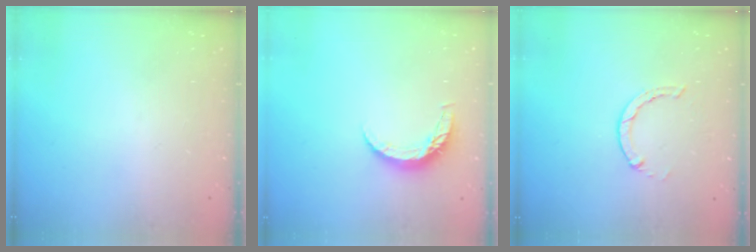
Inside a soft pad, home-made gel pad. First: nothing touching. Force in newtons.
{"total": 6.6, "press": 6.5, "slide": 0.6}
{"total": 1.3, "press": 1.3, "slide": 0.3}